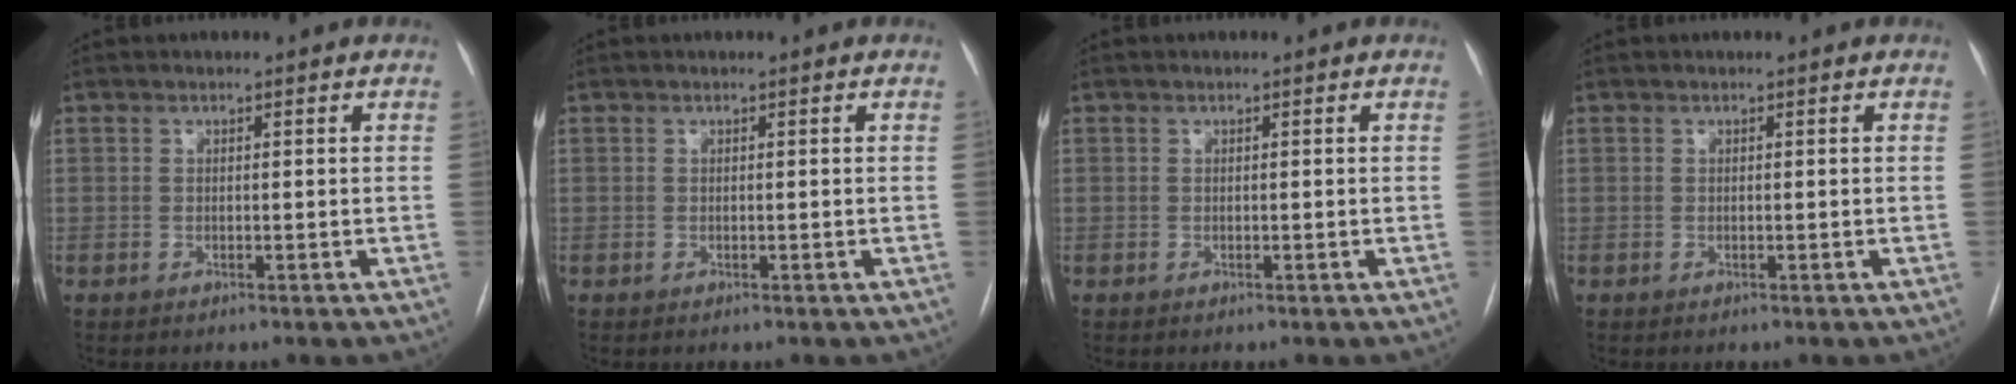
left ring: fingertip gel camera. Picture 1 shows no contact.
{"total": 0.0}
{"total": 0.0}
{"total": 0.0}